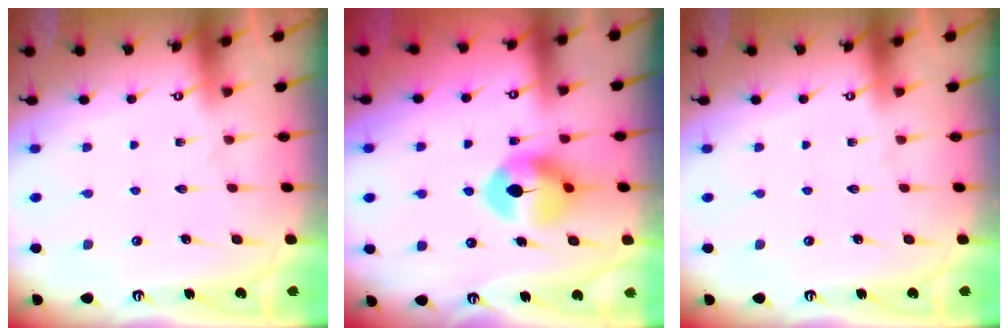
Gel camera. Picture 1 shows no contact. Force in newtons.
{"total": 8.5, "press": 8.5, "slide": 0.2}
{"total": 0.0}